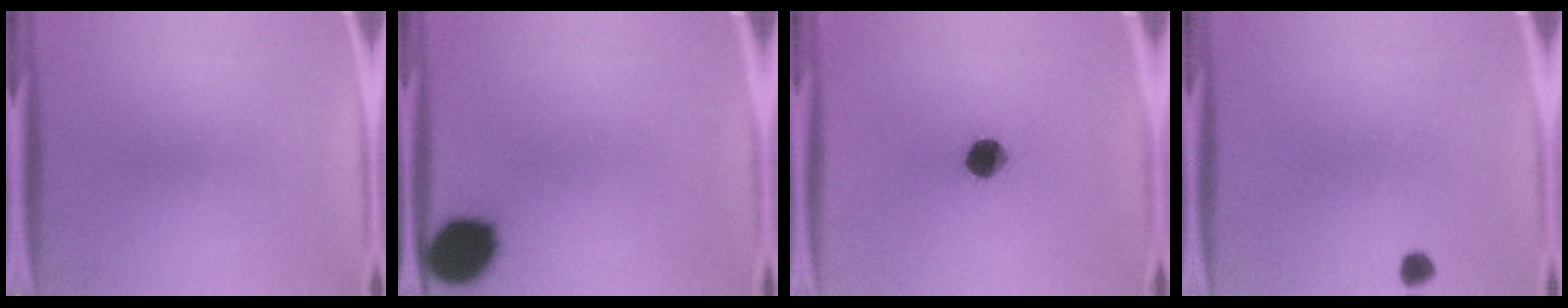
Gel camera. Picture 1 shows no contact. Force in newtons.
{"total": 14.7}
{"total": 7.3}
{"total": 1.7}